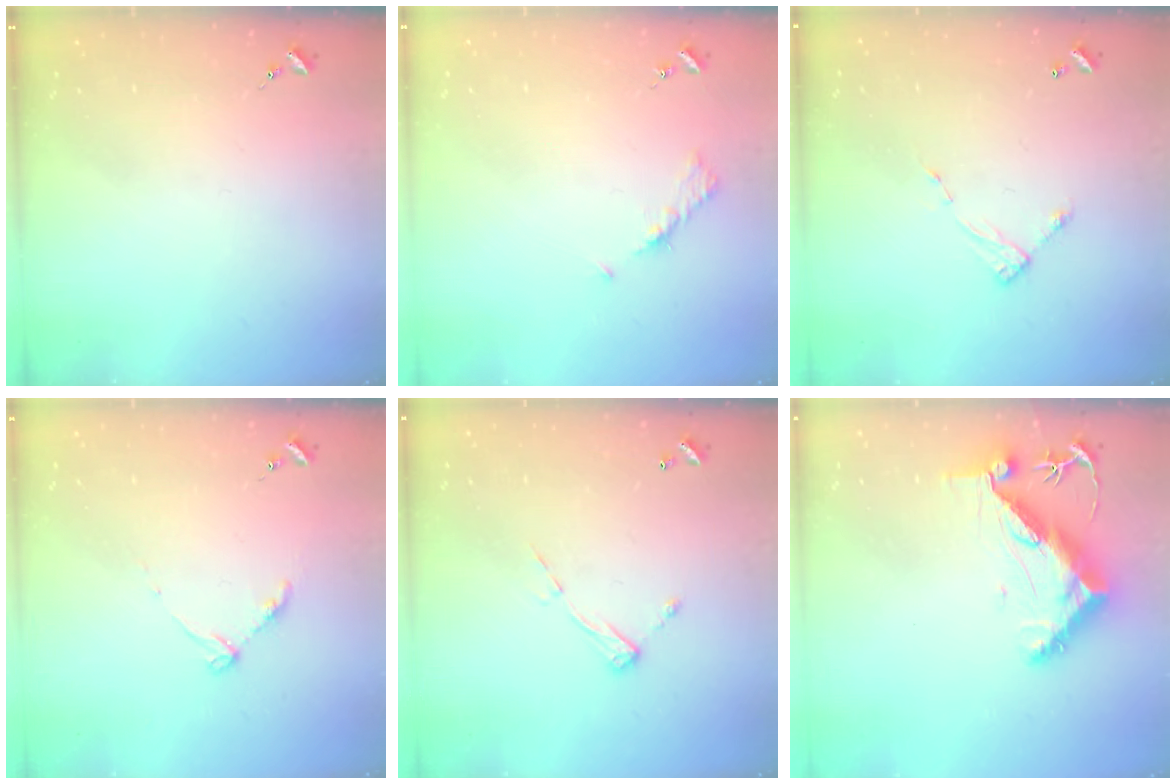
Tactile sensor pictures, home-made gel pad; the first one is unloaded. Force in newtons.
{"total": 5.3, "press": 5.2, "slide": 0.7}
{"total": 6.0, "press": 6.0, "slide": 0.4}
{"total": 5.6, "press": 5.5, "slide": 0.7}
{"total": 6.9, "press": 6.9, "slide": 0.4}
{"total": 12.8, "press": 12.8, "slide": 1.2}